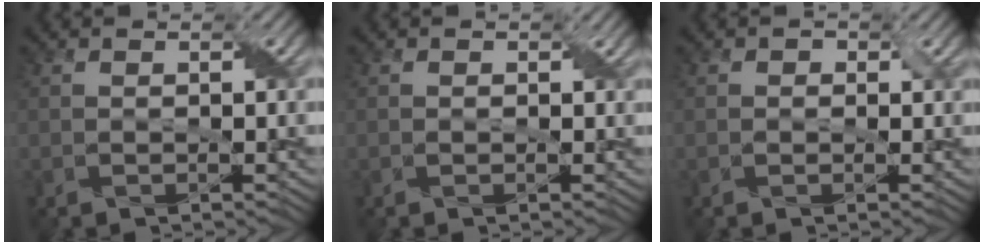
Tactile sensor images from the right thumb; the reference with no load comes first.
{"total": 0.8, "force": [0.1, 0.7, 0.4], "torque": [-0.007, -0.003, 0.000]}
{"total": 1.1, "force": [0.1, 1.0, 0.5], "torque": [-0.007, -0.002, -0.002]}